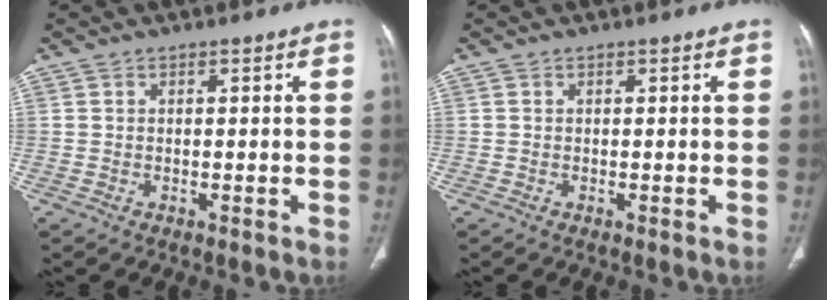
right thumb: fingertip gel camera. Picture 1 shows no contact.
{"total": 0.0}